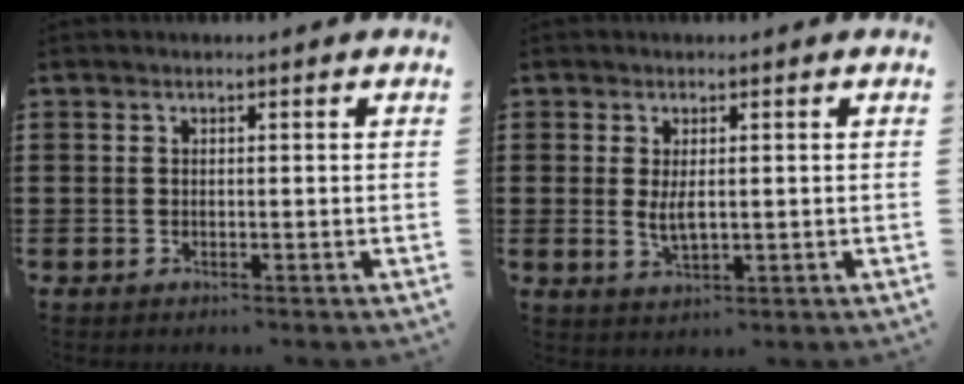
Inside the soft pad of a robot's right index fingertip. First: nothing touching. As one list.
[{"total": 3.0, "force": [0.3, 1.2, 2.8], "torque": [-0.060, 0.001, 0.002]}]